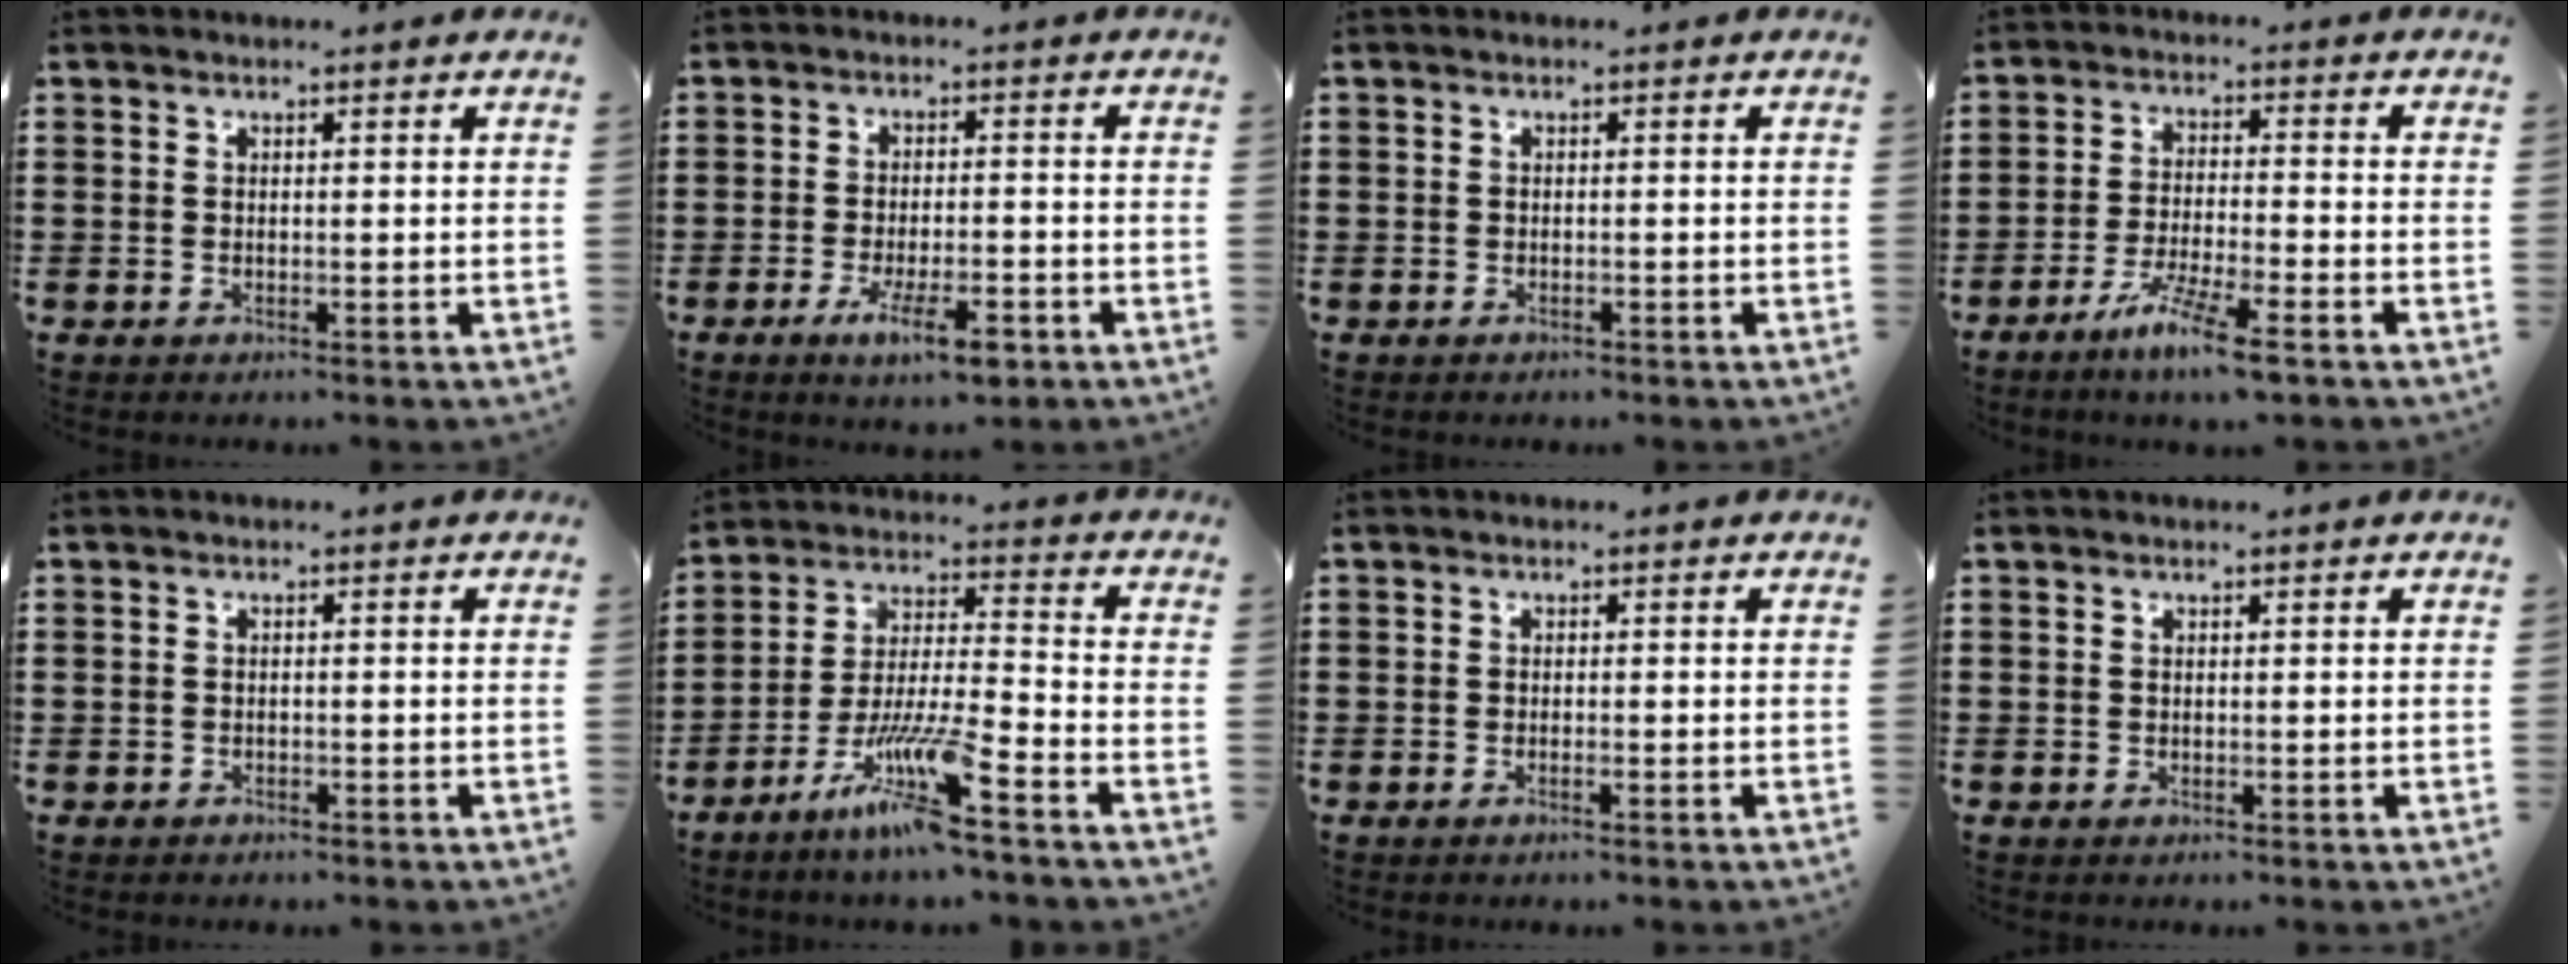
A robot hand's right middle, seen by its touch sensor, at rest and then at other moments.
{"total": 6.4, "force": [-3.6, 1.8, 4.9], "torque": [-0.096, -0.003, -0.064]}
{"total": 0.6, "force": [-0.6, 0.2, 0.0], "torque": [-0.002, 0.000, -0.013]}
{"total": 7.3, "force": [-5.5, 0.1, 4.8], "torque": [-0.093, -0.011, -0.099]}
{"total": 0.8, "force": [-0.8, 0.3, -0.1], "torque": [-0.001, 0.002, -0.018]}
{"total": 10.8, "force": [-7.6, 0.2, 7.7], "torque": [-0.162, -0.012, -0.151]}
{"total": 0.7, "force": [-0.4, 0.0, 0.5], "torque": [-0.009, -0.002, -0.008]}
{"total": 0.0}